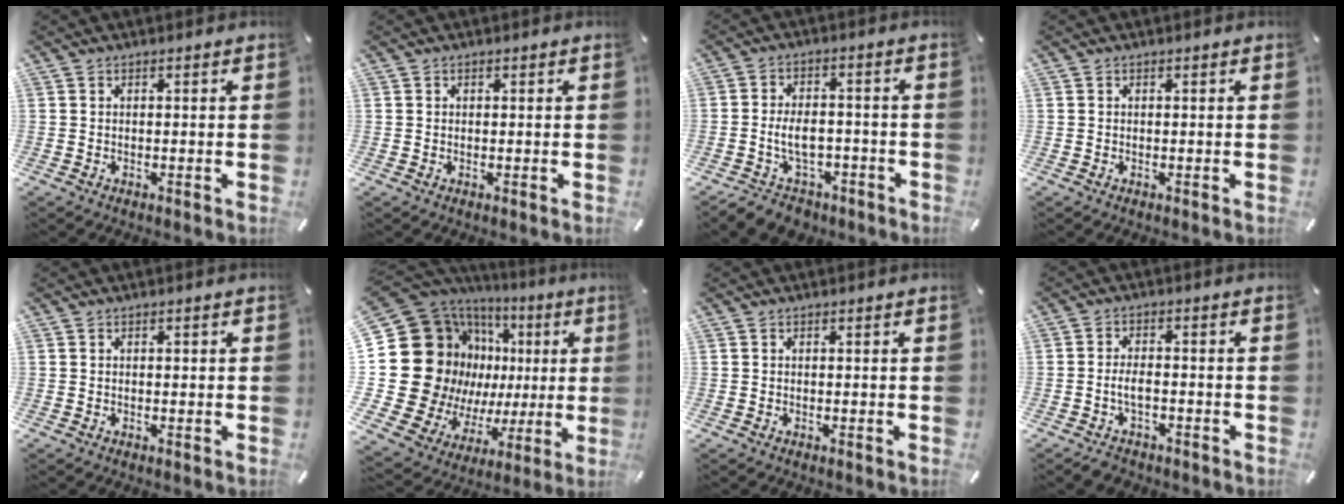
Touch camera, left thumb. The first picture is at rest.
{"total": 0.5, "force": [0.1, 0.5, 0.1], "torque": [0.001, 0.004, 0.002]}
{"total": 8.7, "force": [-3.3, 6.1, 5.2], "torque": [-0.103, 0.026, -0.055]}
{"total": 0.0}
{"total": 0.6, "force": [0.1, 0.5, 0.4], "torque": [-0.007, 0.000, 0.001]}
{"total": 29.3, "force": [3.9, 21.6, 19.4], "torque": [-0.338, -0.076, 0.123]}
{"total": 0.0}
{"total": 4.2, "force": [-1.8, 2.5, 2.8], "torque": [-0.055, 0.011, -0.034]}